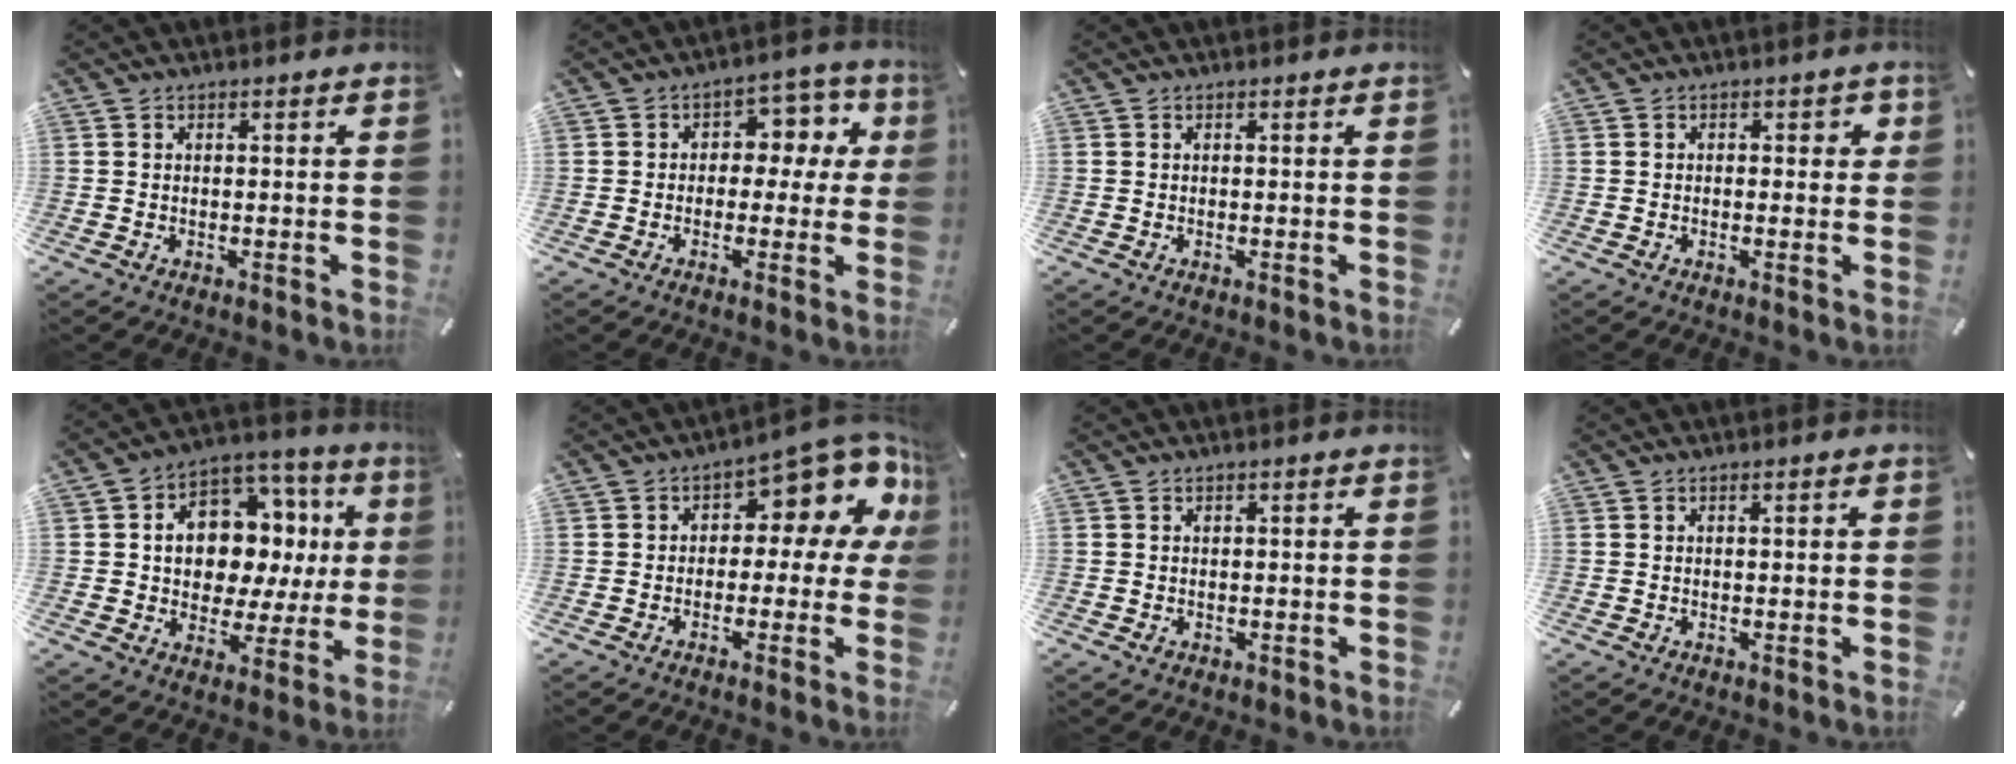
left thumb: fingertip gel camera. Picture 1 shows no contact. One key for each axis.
{"total": 7.6, "fx": 0.9, "fy": 5.9, "fz": 4.6, "tx": -0.057, "ty": 0.000, "tz": 0.009}
{"total": 0.0}
{"total": 1.8, "fx": -0.1, "fy": 1.0, "fz": 1.5, "tx": -0.021, "ty": 0.004, "tz": -0.006}
{"total": 14.5, "fx": 3.4, "fy": 11.0, "fz": 8.9, "tx": -0.129, "ty": -0.026, "tz": 0.068}
{"total": 11.3, "fx": 6.2, "fy": 5.0, "fz": 7.9, "tx": -0.102, "ty": -0.057, "tz": 0.103}
{"total": 1.0, "fx": -0.1, "fy": 0.9, "fz": 0.3, "tx": -0.006, "ty": 0.005, "tz": -0.003}
{"total": 1.1, "fx": 0.1, "fy": 0.2, "fz": 1.1, "tx": -0.020, "ty": 0.000, "tz": 0.002}